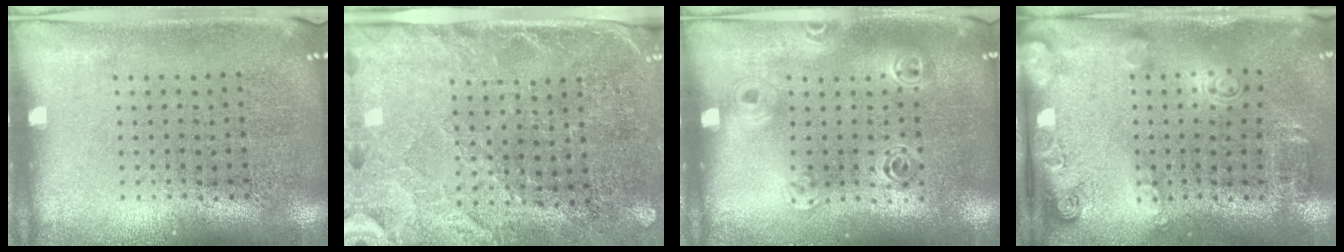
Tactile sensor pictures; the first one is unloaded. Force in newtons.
{"total": 2.7, "press": 2.4, "slide": 1.2}
{"total": 1.2, "press": 1.2, "slide": 0.3}
{"total": 1.9, "press": 1.3, "slide": 1.4}